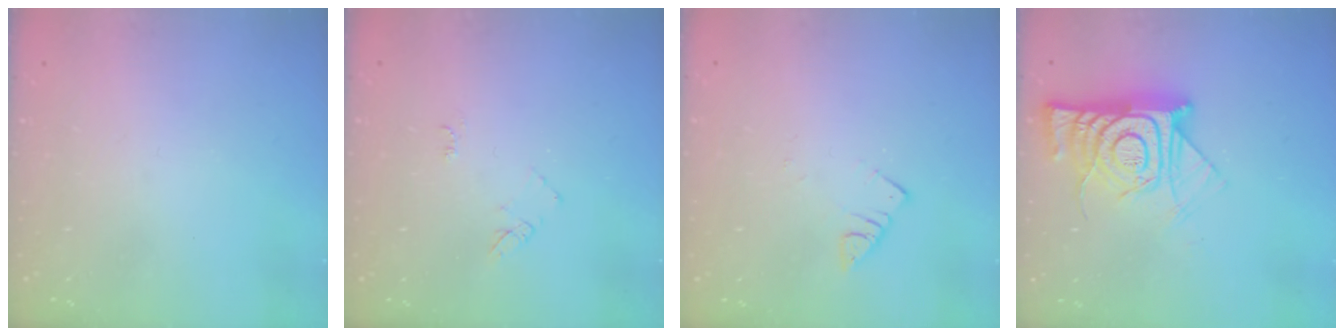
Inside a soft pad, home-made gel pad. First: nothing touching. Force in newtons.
{"total": 5.9, "press": 5.8, "slide": 0.5}
{"total": 2.4, "press": 2.4, "slide": 0.4}
{"total": 15.9, "press": 15.8, "slide": 1.6}